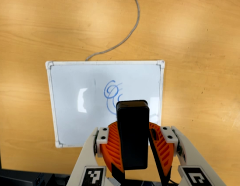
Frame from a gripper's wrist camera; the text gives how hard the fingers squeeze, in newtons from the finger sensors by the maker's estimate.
{"total": 8.2, "left": 8.8, "right": 7.7}